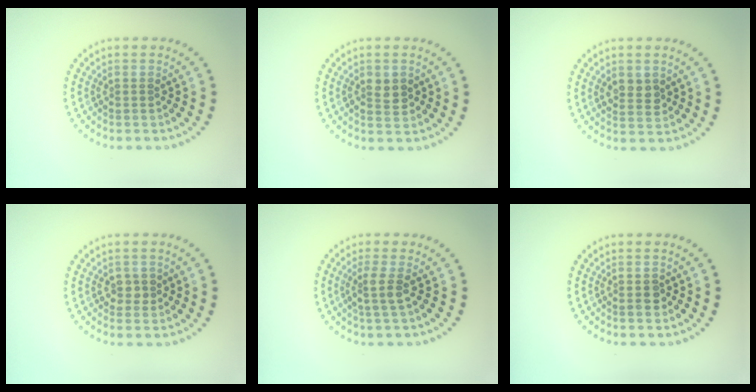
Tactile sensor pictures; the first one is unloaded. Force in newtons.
{"total": 2.1, "press": 2.1, "slide": 0.2}
{"total": 2.1, "press": 2.1, "slide": 0.4}
{"total": 1.5, "press": 1.4, "slide": 0.6}
{"total": 2.0, "press": 1.5, "slide": 1.2}
{"total": 1.2, "press": 1.1, "slide": 0.4}